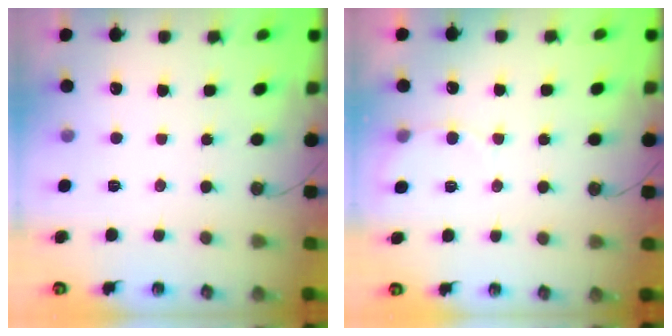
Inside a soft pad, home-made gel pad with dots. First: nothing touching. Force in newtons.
{"total": 5.0, "press": 5.0, "slide": 0.5}